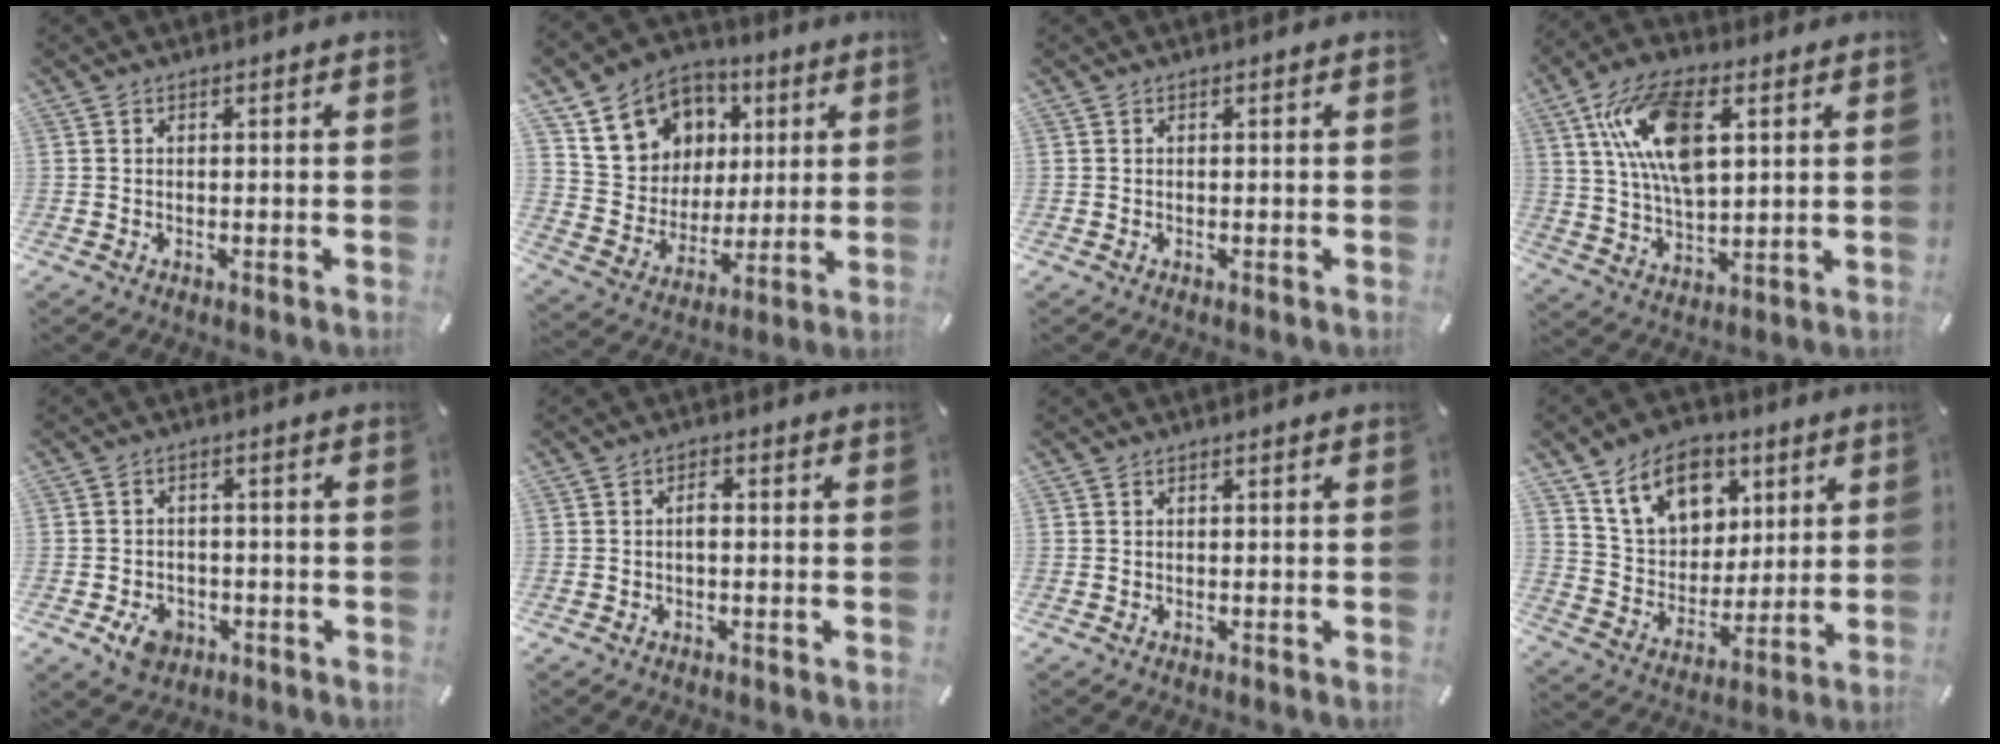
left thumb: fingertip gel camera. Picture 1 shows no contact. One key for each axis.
{"total": 14.7, "fx": 5.2, "fy": 13.1, "fz": 4.1, "tx": -0.075, "ty": -0.017, "tz": 0.108}
{"total": 0.0}
{"total": 15.6, "fx": 5.8, "fy": 8.3, "fz": 11.8, "tx": -0.256, "ty": 0.000, "tz": 0.101}
{"total": 5.7, "fx": -2.6, "fy": 4.3, "fz": 2.7, "tx": -0.051, "ty": 0.007, "tz": -0.049}
{"total": 2.0, "fx": -0.2, "fy": 0.9, "fz": 1.8, "tx": -0.037, "ty": 0.006, "tz": -0.007}
{"total": 0.0}
{"total": 14.7, "fx": 7.6, "fy": 11.0, "fz": 6.0, "tx": -0.110, "ty": -0.026, "tz": 0.149}